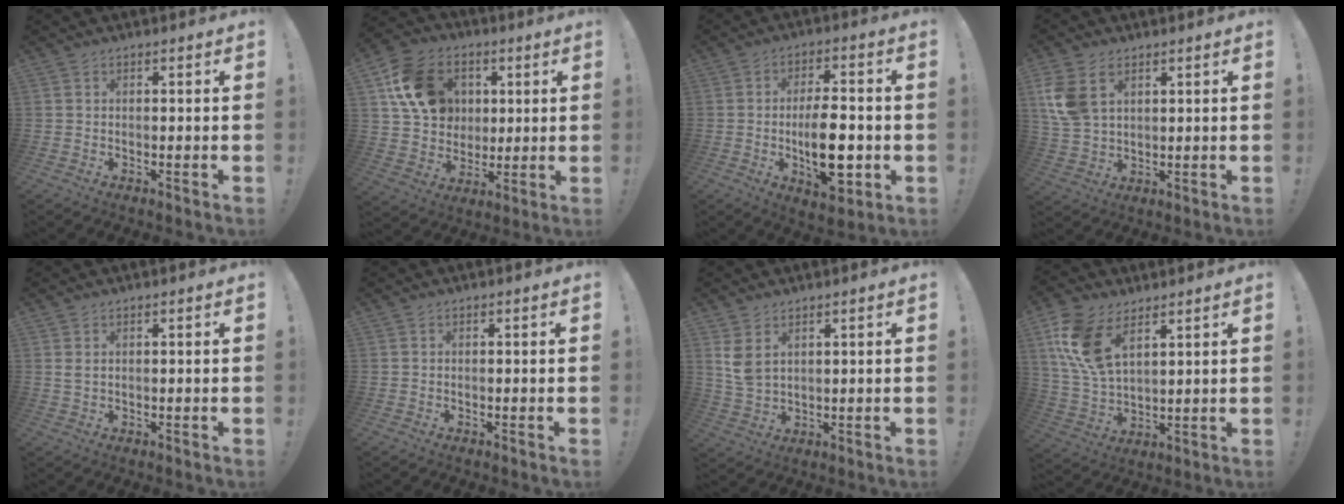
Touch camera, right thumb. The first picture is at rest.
{"total": 16.3, "force": [5.3, 13.2, 7.9], "torque": [-0.116, -0.007, 0.113]}
{"total": 14.8, "force": [-2.8, 6.4, 13.0], "torque": [-0.214, 0.000, -0.045]}
{"total": 9.7, "force": [4.4, 6.3, 5.9], "torque": [-0.116, -0.007, 0.086]}
{"total": 1.5, "force": [0.7, 0.6, 1.2], "torque": [-0.021, 0.000, 0.012]}
{"total": 0.0}
{"total": 6.1, "force": [2.9, 3.7, 3.8], "torque": [-0.072, -0.012, 0.057]}
{"total": 13.9, "force": [7.2, 7.5, 9.1], "torque": [-0.196, -0.028, 0.140]}